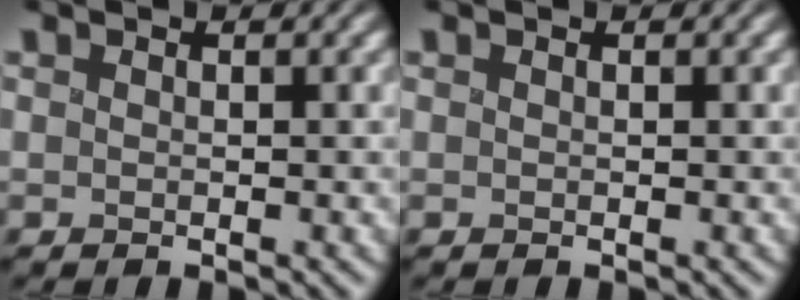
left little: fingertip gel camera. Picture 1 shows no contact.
{"total": 0.0}